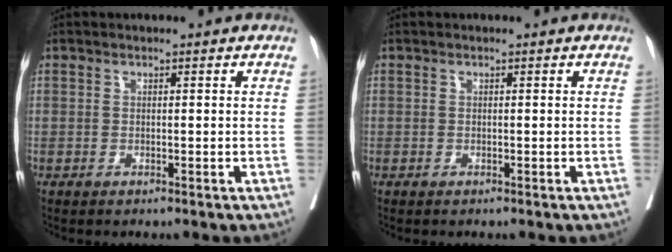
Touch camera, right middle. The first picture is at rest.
{"total": 0.0}